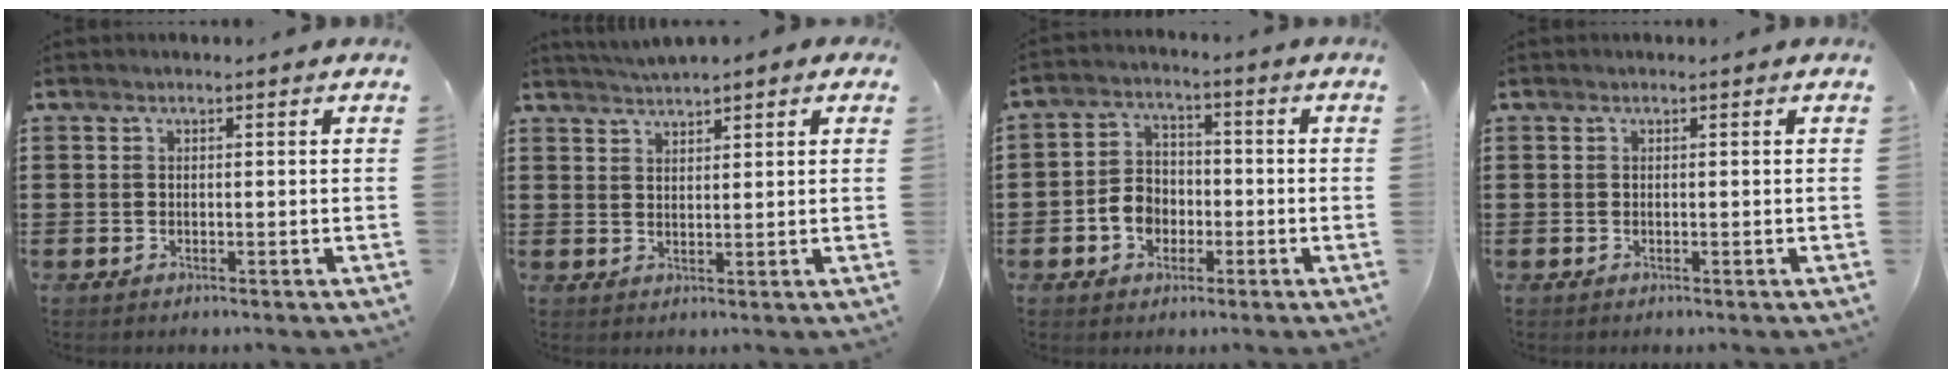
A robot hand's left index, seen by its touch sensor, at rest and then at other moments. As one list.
[{"total": 2.4, "force": [2.4, 0.2, 0.4], "torque": [-0.015, 0.000, 0.045]}, {"total": 5.5, "force": [-2.1, 4.3, 2.7], "torque": [-0.069, 0.009, -0.043]}, {"total": 0.0}]